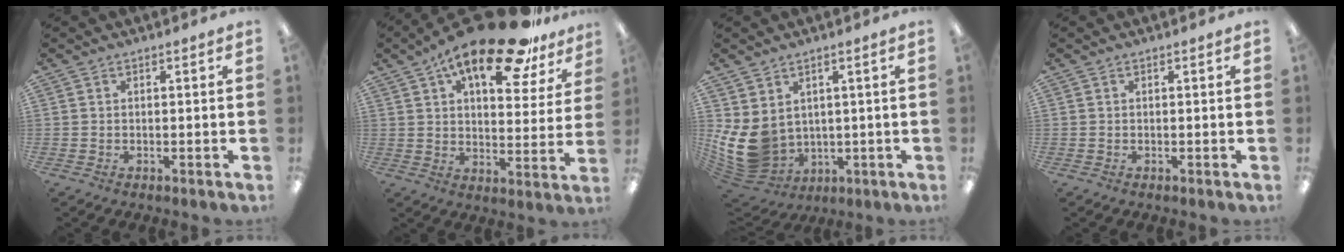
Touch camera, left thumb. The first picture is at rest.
{"total": 19.8, "force": [13.2, 7.0, 13.0], "torque": [-0.200, -0.072, 0.217]}
{"total": 10.5, "force": [1.3, 8.5, 6.1], "torque": [-0.161, -0.026, 0.033]}
{"total": 0.0}